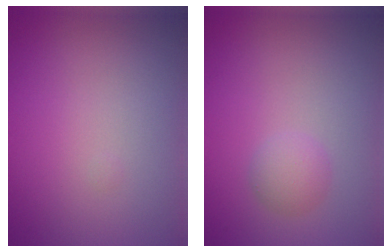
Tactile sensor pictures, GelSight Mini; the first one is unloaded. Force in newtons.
{"total": 1.8, "press": 1.8, "slide": 0.1}